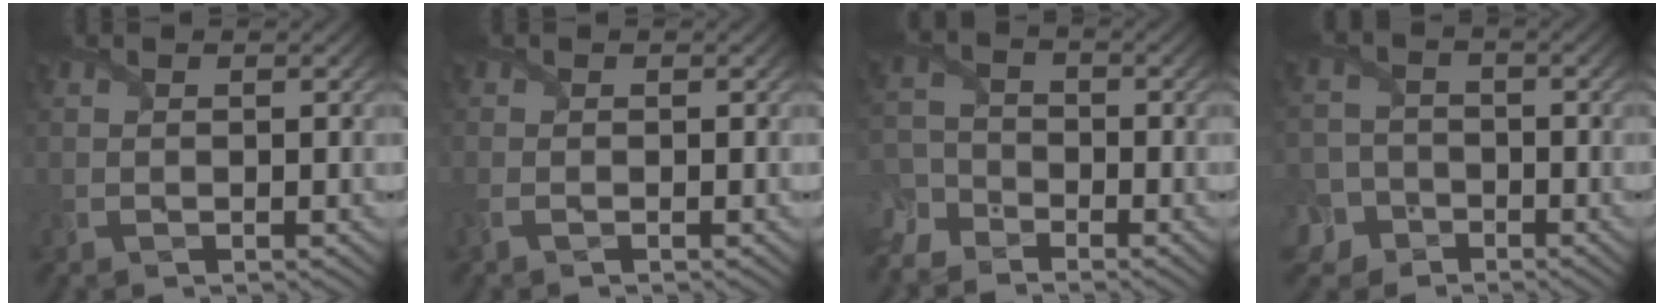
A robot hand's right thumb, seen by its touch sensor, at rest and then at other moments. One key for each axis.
{"total": 1.1, "fx": -0.7, "fy": 0.5, "fz": 0.8, "tx": -0.028, "ty": -0.007, "tz": -0.019}
{"total": 5.1, "fx": -4.3, "fy": 2.6, "fz": 1.2, "tx": -0.034, "ty": -0.013, "tz": -0.095}
{"total": 6.4, "fx": -3.6, "fy": 5.2, "fz": 1.5, "tx": -0.028, "ty": -0.013, "tz": -0.088}